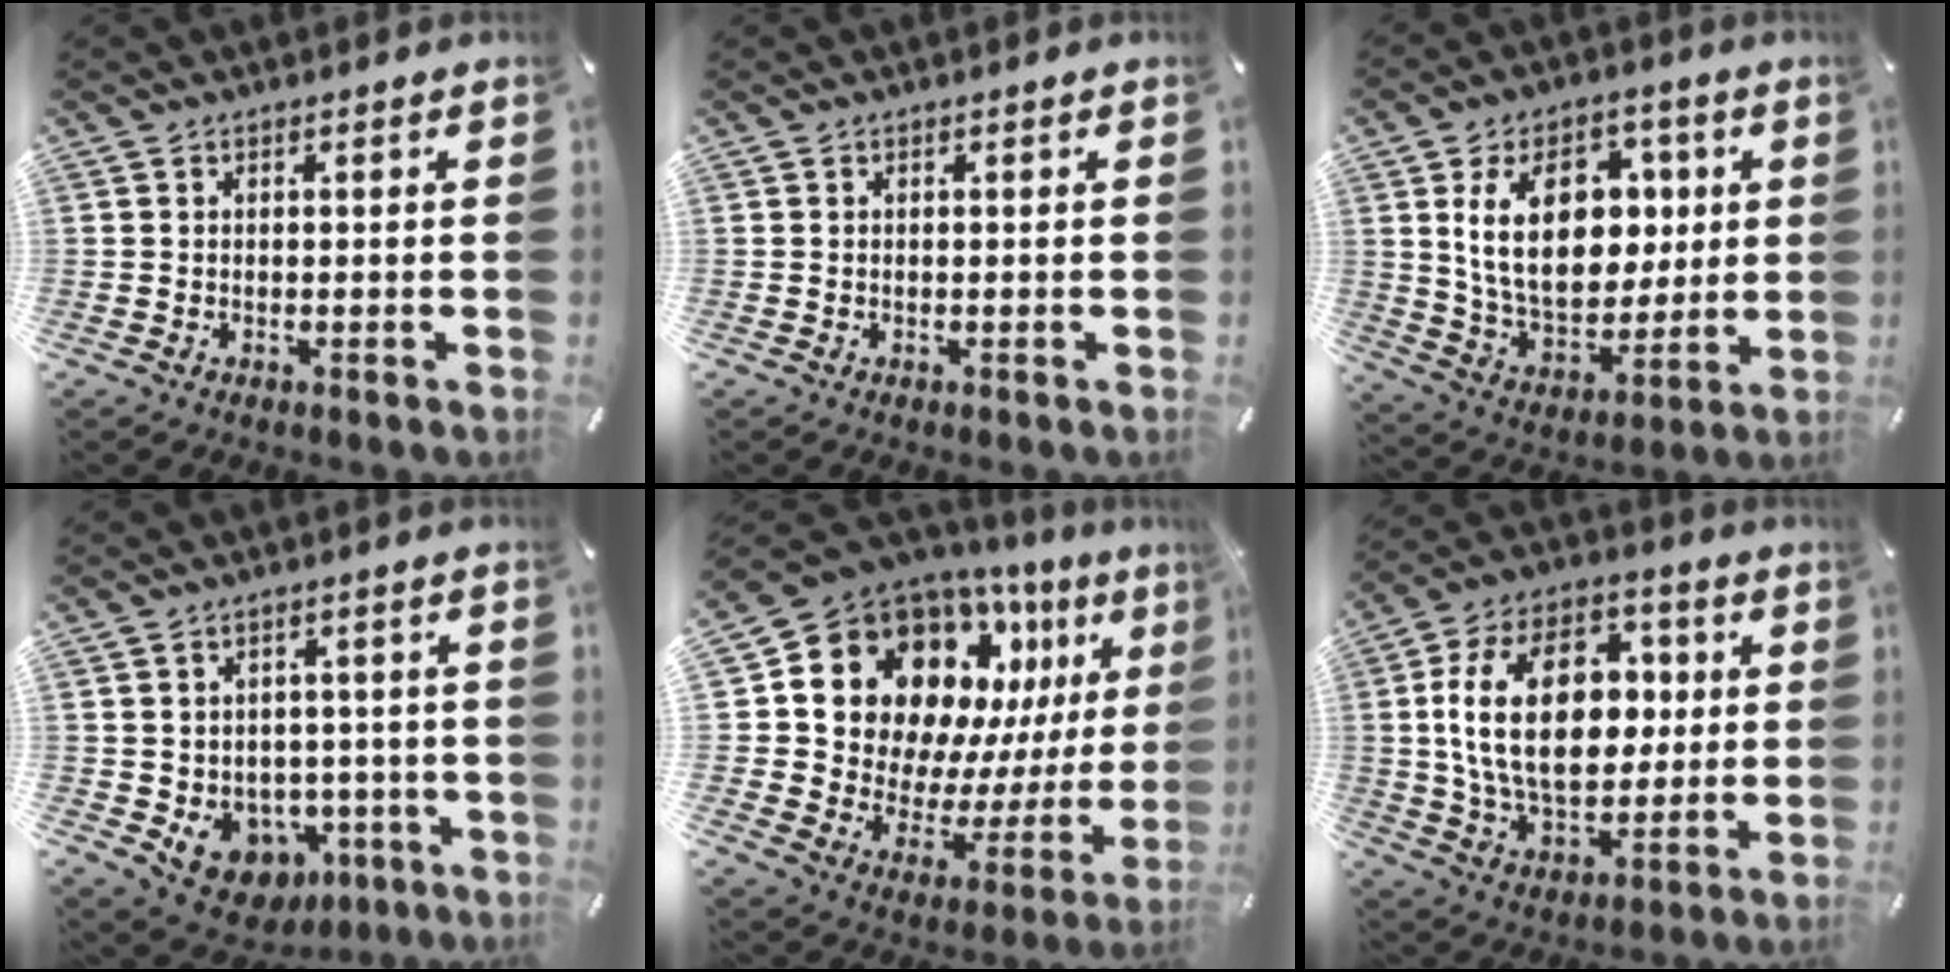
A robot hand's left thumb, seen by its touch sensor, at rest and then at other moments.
{"total": 0.0}
{"total": 18.4, "force": [4.4, 12.8, 12.4], "torque": [-0.222, 0.002, 0.079]}
{"total": 7.8, "force": [-1.8, 7.2, 2.5], "torque": [-0.034, 0.004, -0.020]}
{"total": 16.5, "force": [10.0, 11.6, 6.2], "torque": [-0.100, -0.104, 0.194]}
{"total": 22.7, "force": [2.3, 14.9, 16.9], "torque": [-0.313, 0.012, 0.035]}